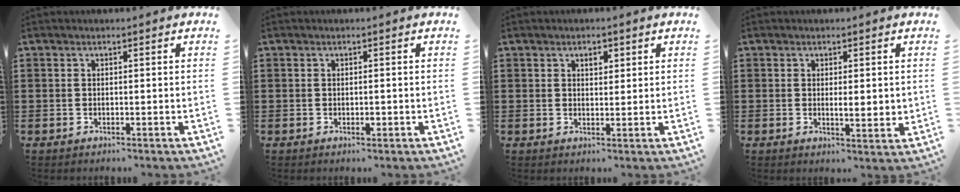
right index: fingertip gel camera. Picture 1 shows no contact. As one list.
[{"total": 1.0, "force": [-0.2, 0.4, 0.9], "torque": [-0.017, -0.003, -0.004]}, {"total": 1.6, "force": [0.8, 1.0, 1.0], "torque": [-0.014, 0.002, 0.011]}, {"total": 2.3, "force": [0.3, 0.7, 2.2], "torque": [-0.043, 0.003, 0.004]}]